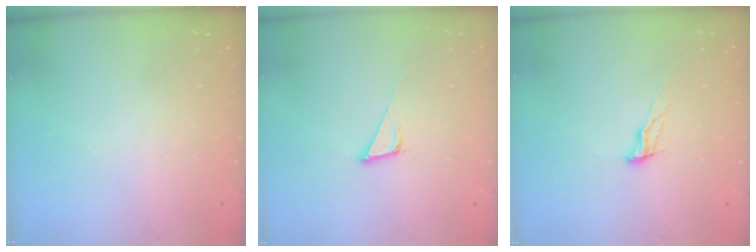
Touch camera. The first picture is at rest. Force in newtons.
{"total": 4.3, "press": 4.3, "slide": 0.2}
{"total": 8.6, "press": 8.2, "slide": 2.5}